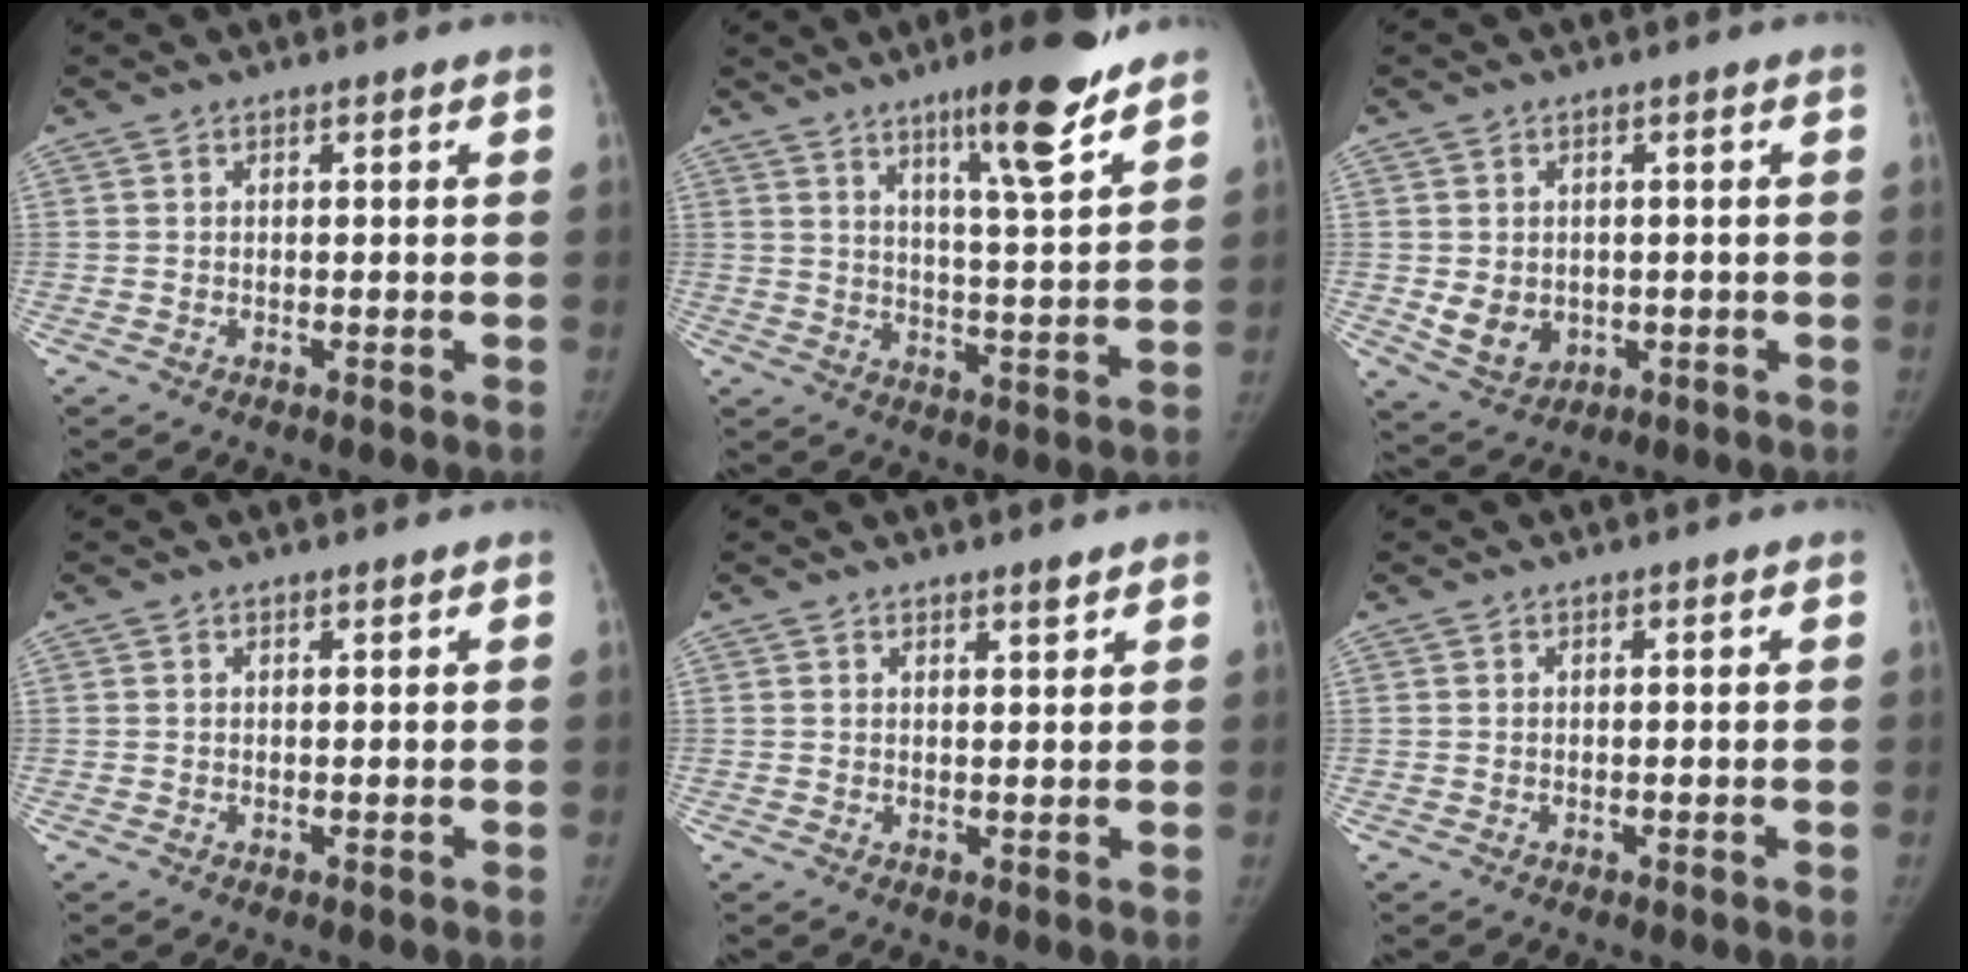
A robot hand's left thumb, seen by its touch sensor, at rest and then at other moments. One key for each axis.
{"total": 15.3, "fx": 10.3, "fy": 1.8, "fz": 11.2, "tx": -0.156, "ty": -0.064, "tz": 0.160}
{"total": 6.1, "fx": -0.5, "fy": 5.1, "fz": 3.4, "tx": -0.043, "ty": -0.004, "tz": 0.011}
{"total": 0.6, "fx": 0.5, "fy": 0.2, "fz": 0.3, "tx": -0.007, "ty": -0.003, "tz": 0.008}
{"total": 1.8, "fx": 1.5, "fy": 0.4, "fz": 0.9, "tx": -0.009, "ty": -0.011, "tz": 0.024}
{"total": 0.0}